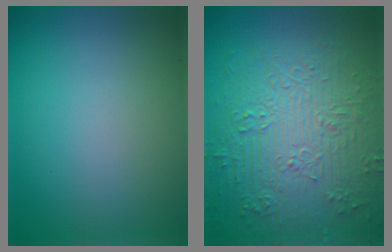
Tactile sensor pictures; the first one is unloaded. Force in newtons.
{"total": 9.5, "press": 7.0, "slide": 6.4}